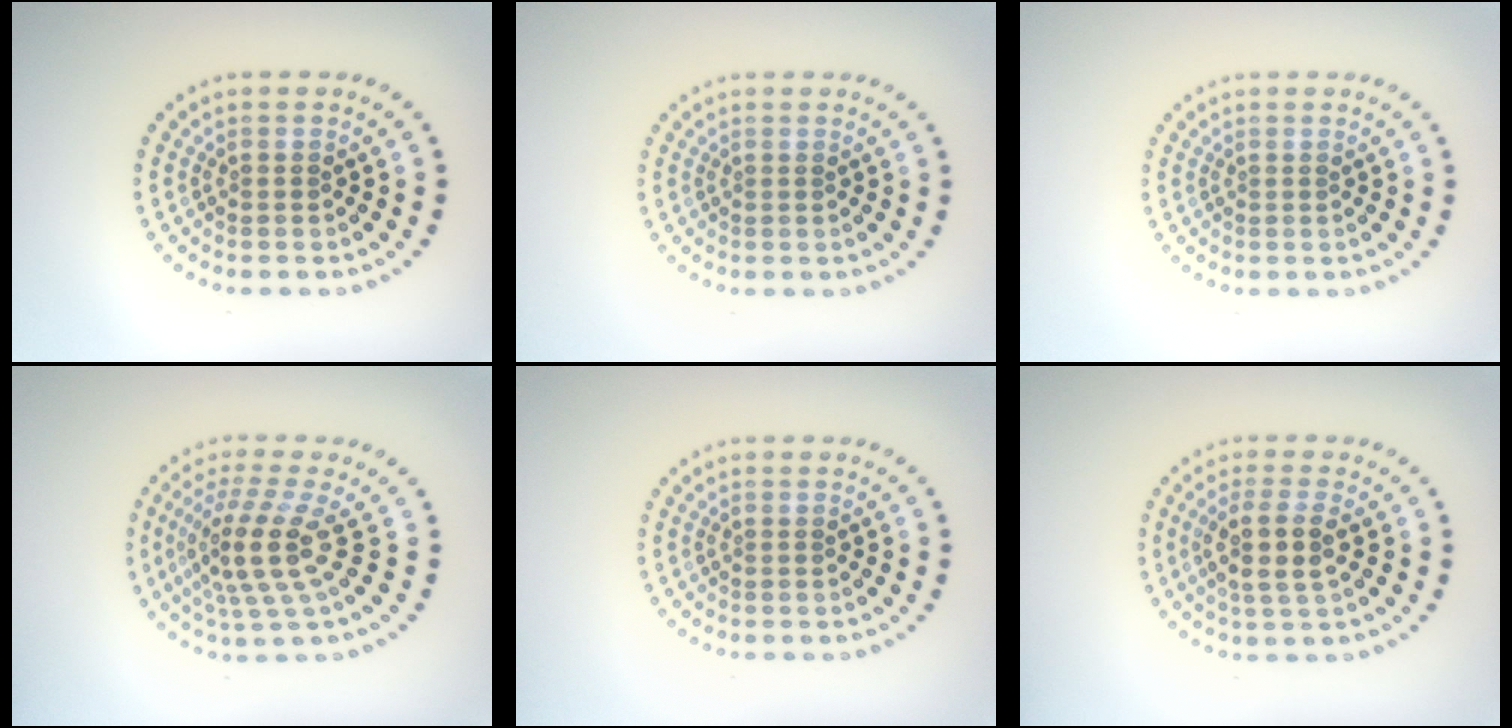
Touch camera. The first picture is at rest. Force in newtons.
{"total": 0.0}
{"total": 0.0}
{"total": 4.6, "press": 3.5, "slide": 3.0}
{"total": 0.0}
{"total": 3.4, "press": 3.1, "slide": 1.4}